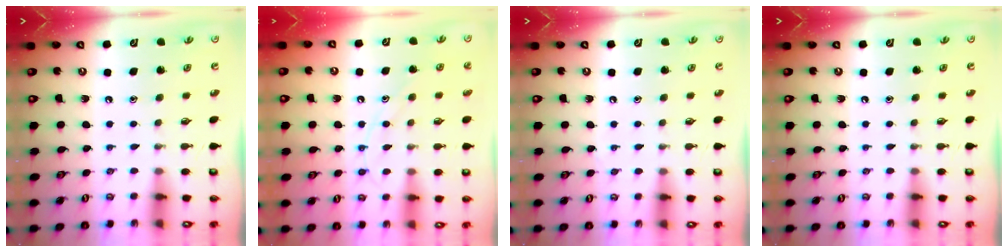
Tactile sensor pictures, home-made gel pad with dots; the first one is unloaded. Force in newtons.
{"total": 9.6, "press": 9.6, "slide": 0.9}
{"total": 3.0, "press": 2.9, "slide": 0.3}
{"total": 0.0}